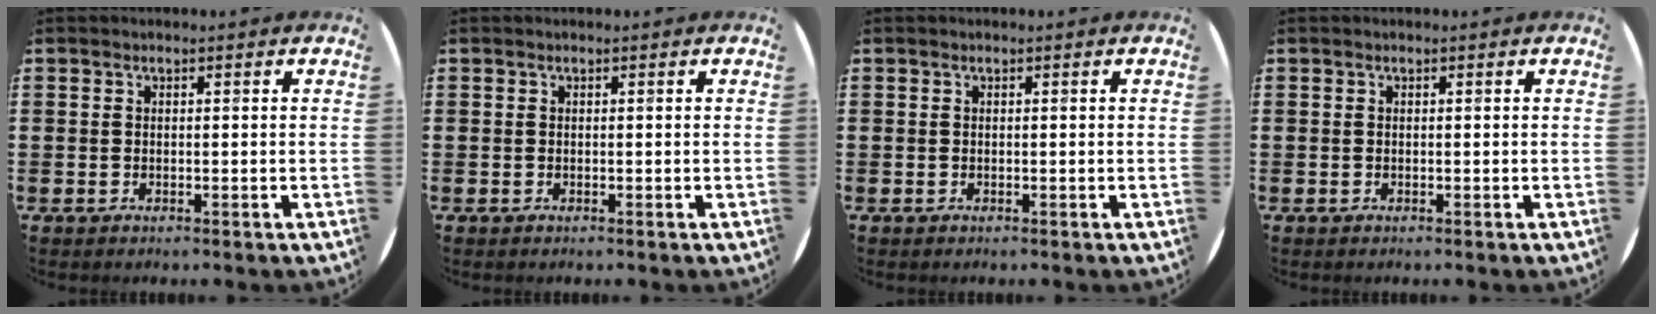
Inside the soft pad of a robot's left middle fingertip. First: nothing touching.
{"total": 0.0}
{"total": 0.0}
{"total": 0.0}